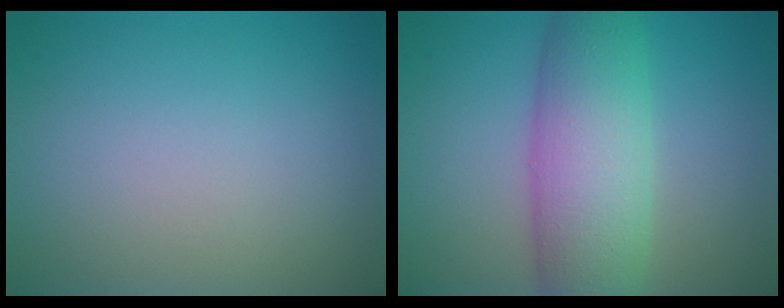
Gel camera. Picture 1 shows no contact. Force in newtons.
{"total": 7.8, "press": 7.8, "slide": 0.1}